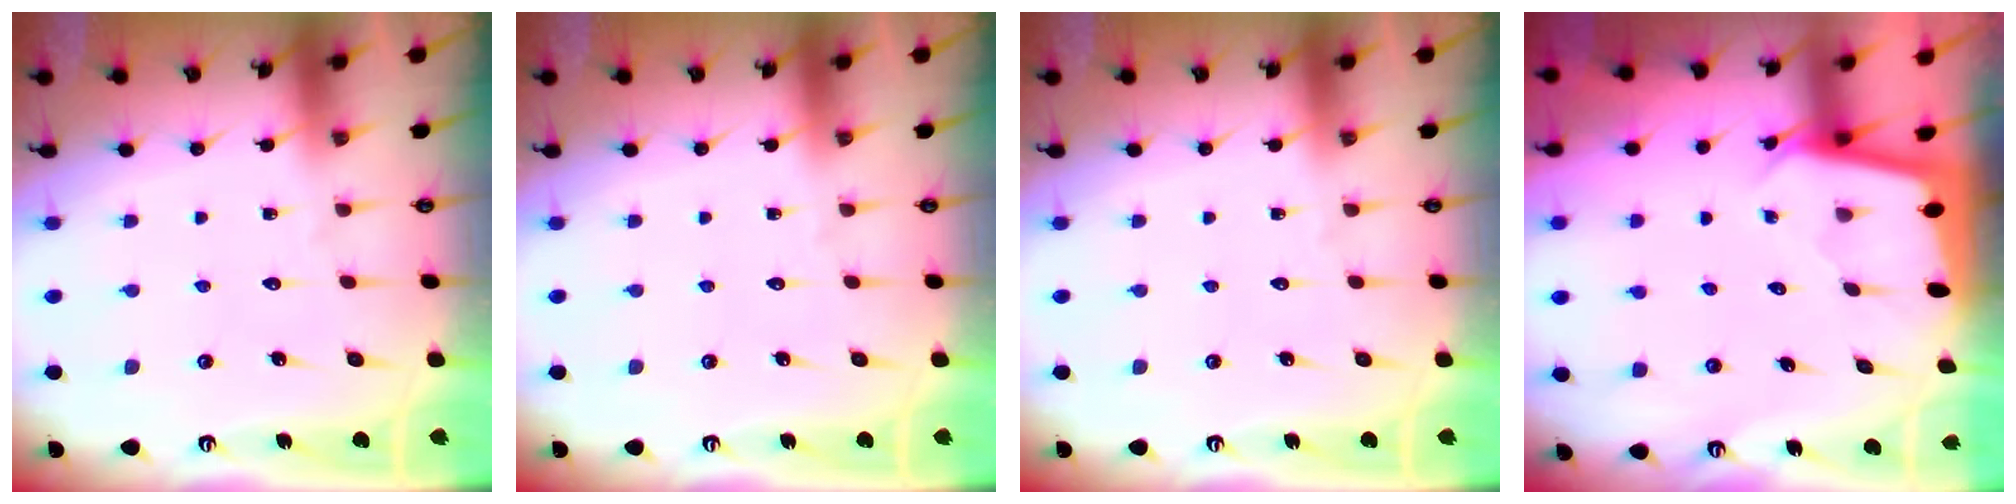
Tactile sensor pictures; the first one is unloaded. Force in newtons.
{"total": 0.0}
{"total": 0.0}
{"total": 1.8, "press": 1.8, "slide": 0.1}